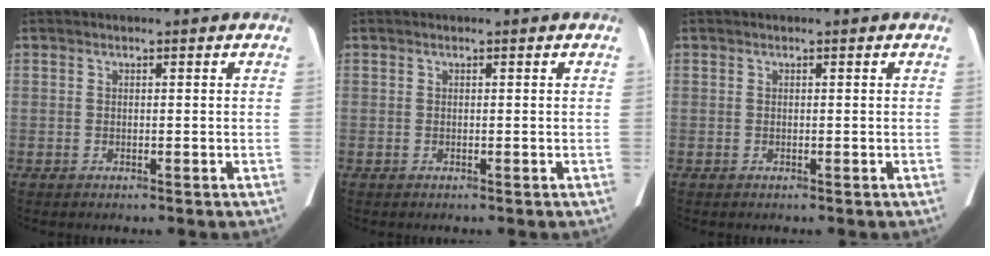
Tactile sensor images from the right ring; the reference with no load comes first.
{"total": 0.0}
{"total": 0.0}